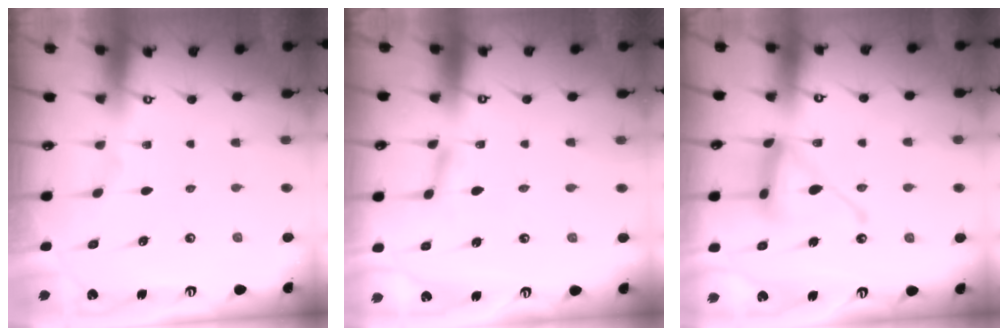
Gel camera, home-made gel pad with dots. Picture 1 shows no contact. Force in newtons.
{"total": 2.5, "press": 2.5, "slide": 0.1}
{"total": 15.9, "press": 15.9, "slide": 1.4}